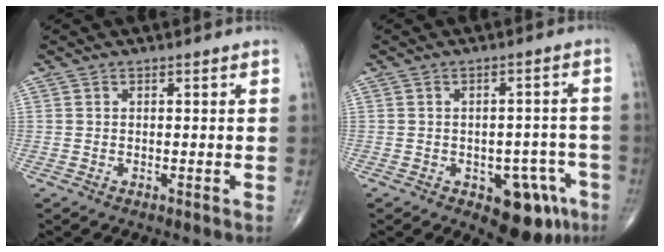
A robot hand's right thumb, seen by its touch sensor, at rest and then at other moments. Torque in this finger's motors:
{"motor_torque": [1.35, 1.06, 0.55, -0.76, 0.07]}